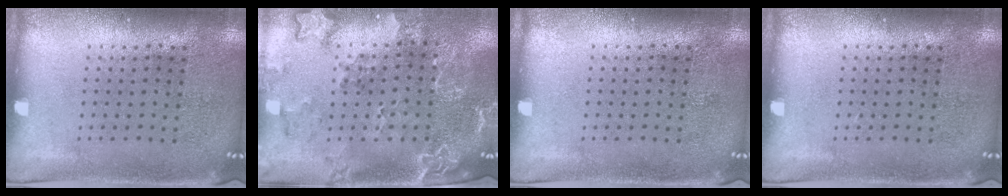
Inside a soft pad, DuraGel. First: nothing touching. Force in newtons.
{"total": 2.0, "press": 1.9, "slide": 0.7}
{"total": 0.0}
{"total": 0.0}